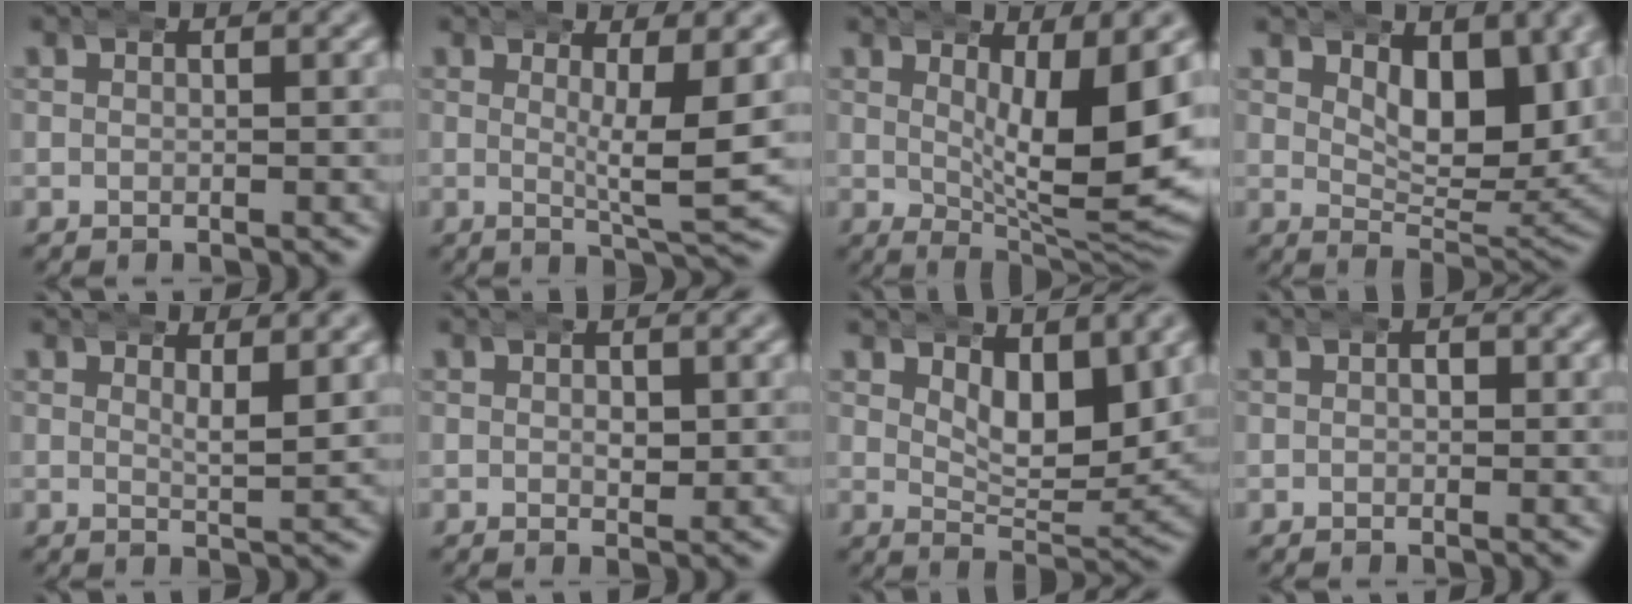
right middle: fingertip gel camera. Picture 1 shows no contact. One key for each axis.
{"total": 5.1, "fx": 1.4, "fy": 0.7, "fz": 4.8, "tx": -0.072, "ty": -0.008, "tz": 0.018}
{"total": 10.5, "fx": 1.6, "fy": 3.5, "fz": 9.7, "tx": -0.133, "ty": -0.021, "tz": 0.043}
{"total": 7.2, "fx": 3.1, "fy": 3.1, "fz": 5.7, "tx": -0.084, "ty": -0.022, "tz": 0.054}
{"total": 2.4, "fx": 1.6, "fy": 0.3, "fz": 1.7, "tx": -0.030, "ty": -0.007, "tz": 0.027}
{"total": 1.5, "fx": 0.3, "fy": 0.9, "fz": 1.1, "tx": -0.016, "ty": -0.007, "tz": 0.006}
{"total": 5.3, "fx": 2.7, "fy": 2.0, "fz": 4.1, "tx": -0.062, "ty": -0.022, "tz": 0.047}
{"total": 1.0, "fx": 0.2, "fy": 0.7, "fz": 0.7, "tx": -0.006, "ty": -0.001, "tz": 0.003}